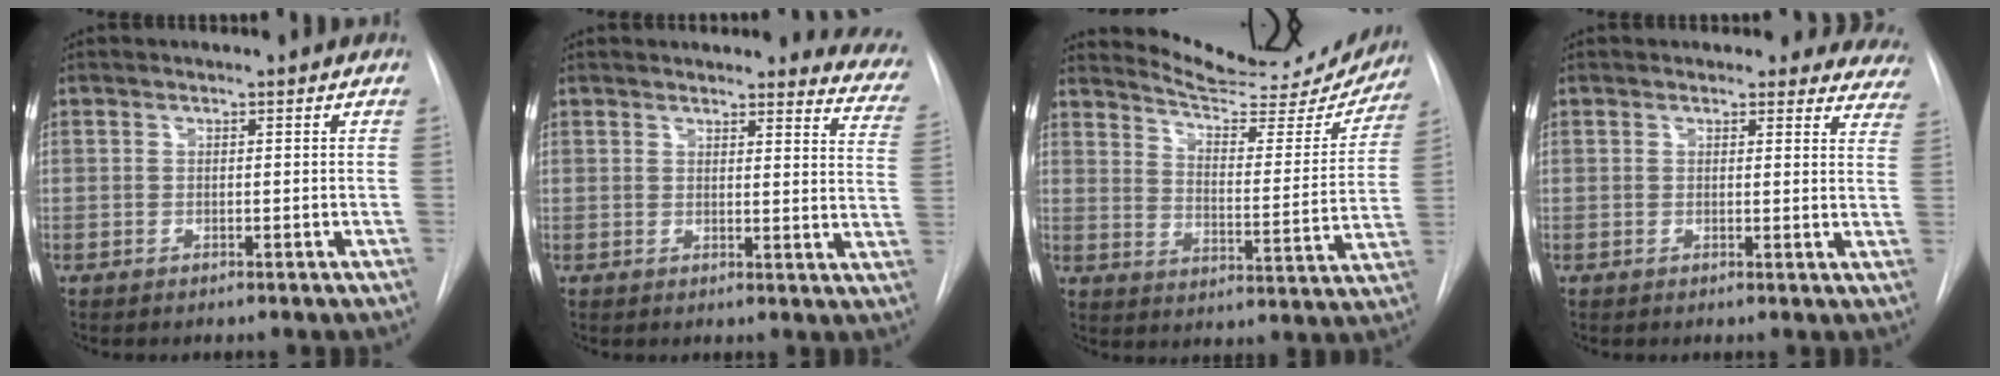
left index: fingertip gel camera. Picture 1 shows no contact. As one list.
[{"total": 15.1, "force": [14.5, 2.7, 3.1], "torque": [0.004, -0.075, 0.124]}, {"total": 18.4, "force": [17.7, 2.7, 4.0], "torque": [-0.051, -0.058, 0.228]}, {"total": 14.3, "force": [13.3, 4.7, 2.0], "torque": [0.019, -0.043, 0.116]}]